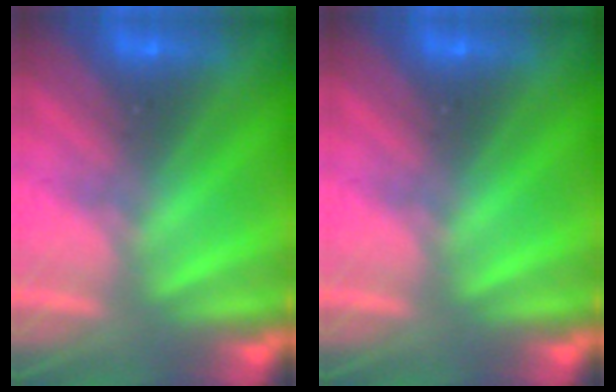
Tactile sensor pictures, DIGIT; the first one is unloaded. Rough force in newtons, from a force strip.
{"total": 0.0}